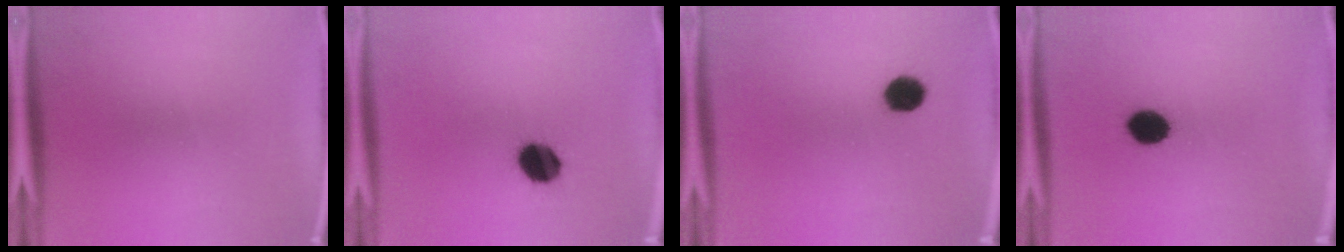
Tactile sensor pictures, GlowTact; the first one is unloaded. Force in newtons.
{"total": 9.6}
{"total": 5.3}
{"total": 8.1}